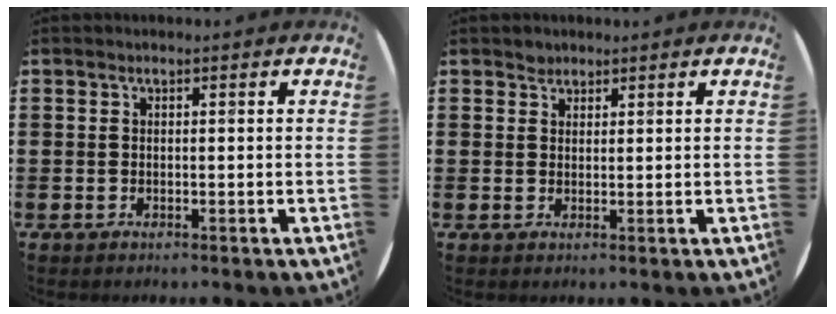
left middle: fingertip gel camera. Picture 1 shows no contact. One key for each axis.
{"total": 1.4, "fx": 1.2, "fy": 0.6, "fz": -0.1, "tx": 0.008, "ty": -0.003, "tz": 0.023}